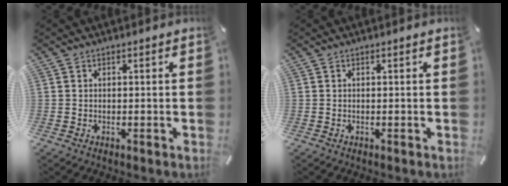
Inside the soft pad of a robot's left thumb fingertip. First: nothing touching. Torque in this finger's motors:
{"motor_torque": [-0.06, -0.06, 0.01, 0.00, -0.01]}